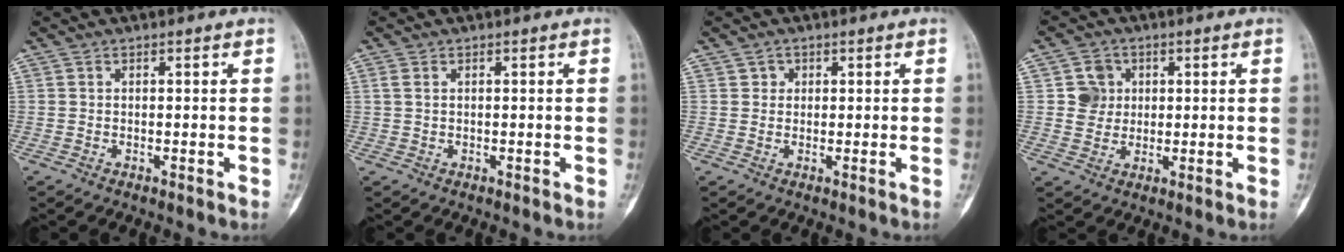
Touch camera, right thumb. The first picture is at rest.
{"total": 1.2, "force": [0.5, 0.6, 0.9], "torque": [-0.023, 0.006, 0.014]}
{"total": 1.4, "force": [0.5, 1.2, 0.3], "torque": [0.004, -0.001, 0.003]}
{"total": 5.1, "force": [1.2, 4.8, 1.3], "torque": [0.004, 0.002, 0.019]}